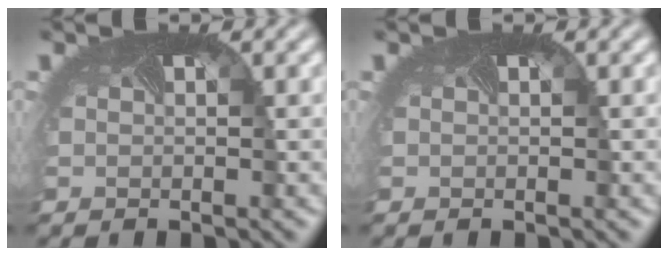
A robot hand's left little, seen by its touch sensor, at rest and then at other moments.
{"total": 0.0}